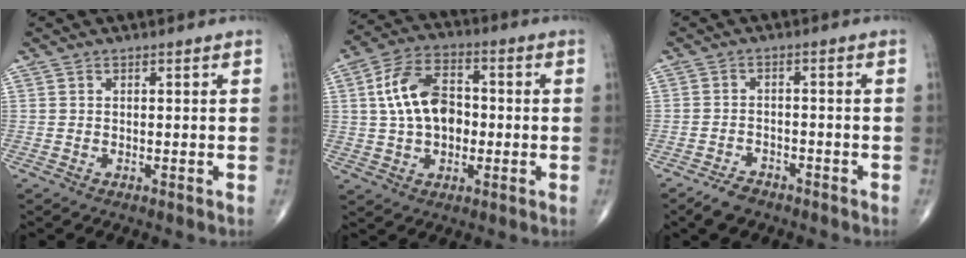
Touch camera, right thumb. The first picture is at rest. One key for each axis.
{"total": 12.8, "fx": 0.6, "fy": 8.3, "fz": 9.7, "tx": -0.159, "ty": 0.022, "tz": 0.005}
{"total": 4.1, "fx": -3.3, "fy": 2.0, "fz": 1.5, "tx": -0.029, "ty": 0.013, "tz": -0.056}